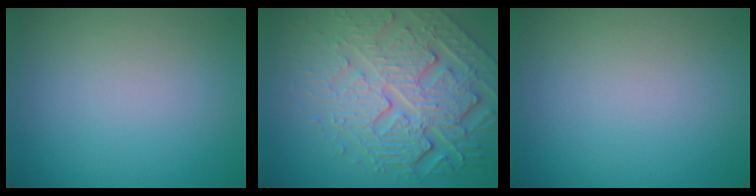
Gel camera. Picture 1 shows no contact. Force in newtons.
{"total": 7.8, "press": 6.0, "slide": 5.0}
{"total": 0.0}